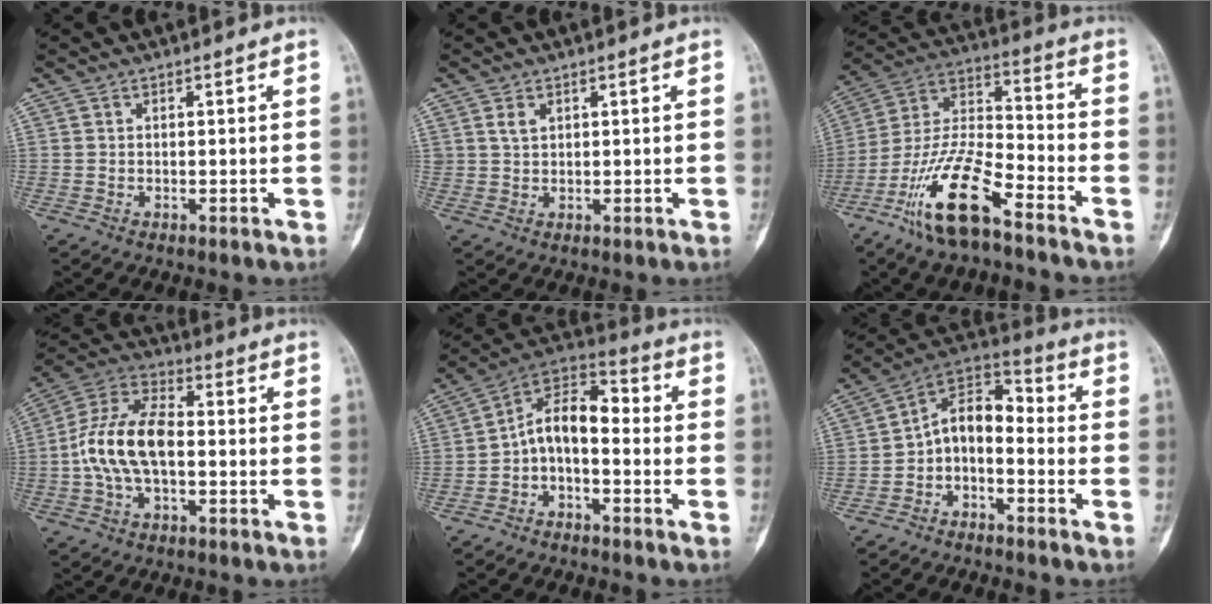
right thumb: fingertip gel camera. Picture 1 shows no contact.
{"total": 2.1, "force": [1.1, 1.4, 1.2], "torque": [-0.018, -0.003, 0.026]}
{"total": 16.1, "force": [-10.0, 4.8, 11.7], "torque": [-0.228, 0.065, -0.193]}
{"total": 13.5, "force": [-1.2, 7.2, 11.3], "torque": [-0.227, 0.037, -0.028]}
{"total": 10.1, "force": [-2.1, 5.8, 7.9], "torque": [-0.114, 0.065, -0.053]}
{"total": 9.7, "force": [-3.1, 6.0, 7.1], "torque": [-0.096, 0.072, -0.070]}